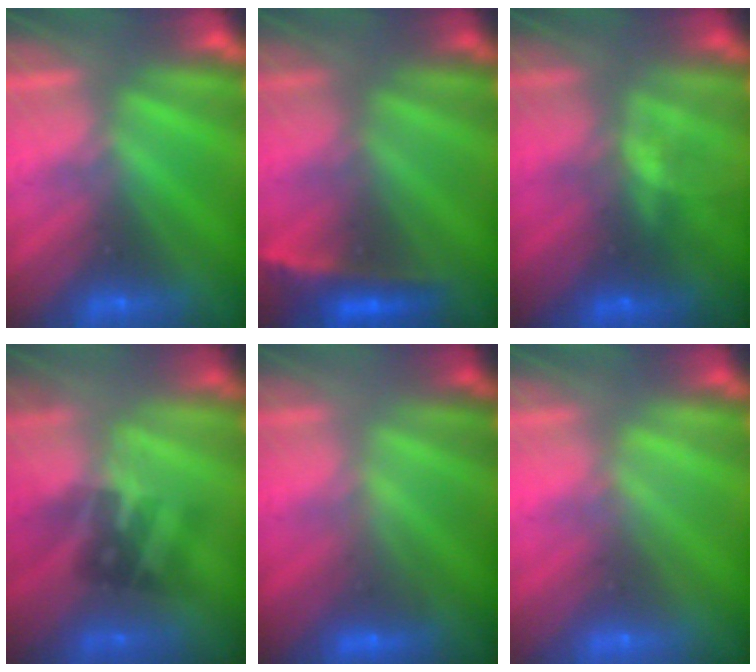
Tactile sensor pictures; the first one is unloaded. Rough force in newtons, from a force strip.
{"total": 2.3}
{"total": 4.6}
{"total": 2.1}
{"total": 2.2}
{"total": 1.8}